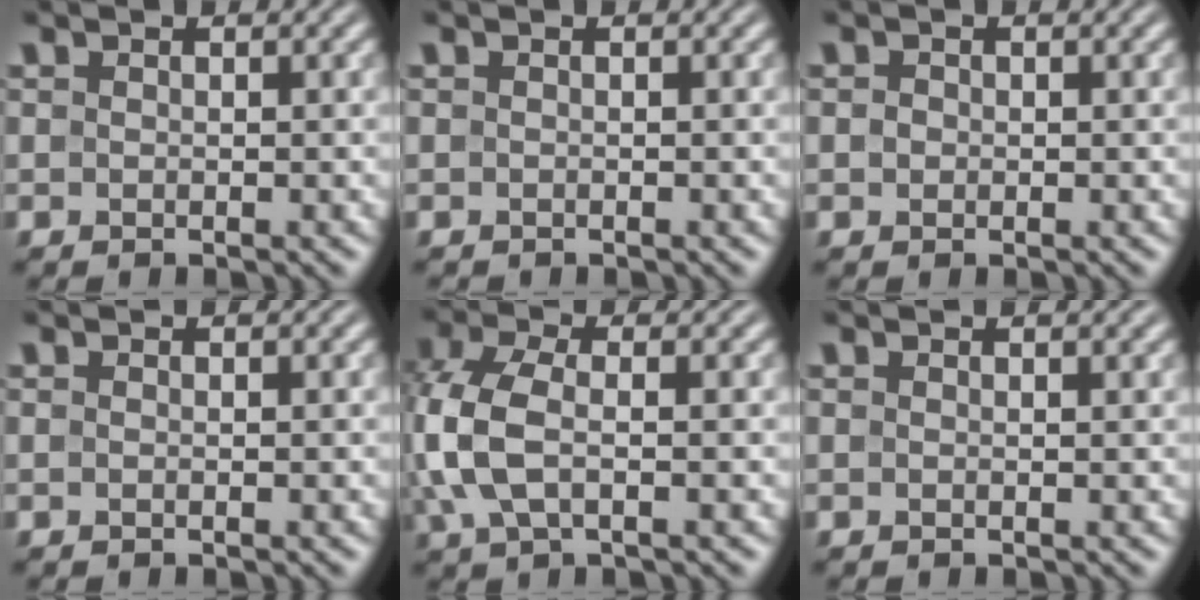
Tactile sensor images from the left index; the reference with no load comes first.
{"total": 0.0}
{"total": 0.7, "force": [0.0, 0.6, 0.3], "torque": [-0.005, -0.002, -0.003]}
{"total": 0.0}
{"total": 5.8, "force": [-0.3, 3.1, 4.9], "torque": [-0.125, 0.007, -0.012]}
{"total": 1.0, "force": [0.7, 0.3, 0.6], "torque": [-0.007, 0.000, 0.004]}